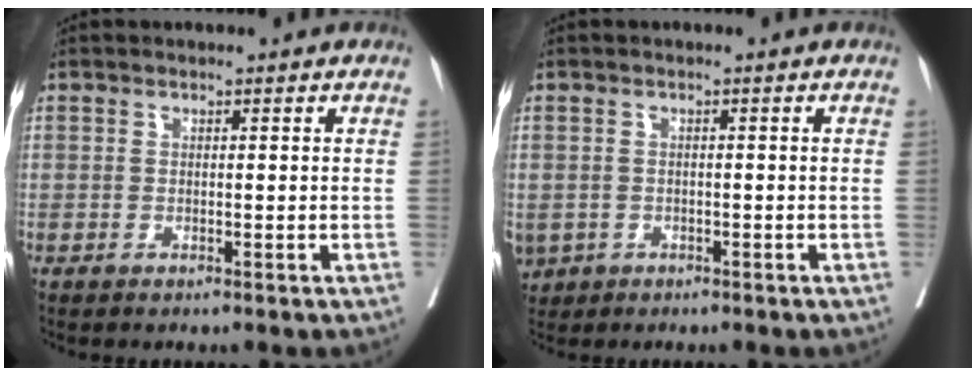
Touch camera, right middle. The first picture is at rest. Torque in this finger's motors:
{"motor_torque": [1.47, -0.67, 1.05, 0.21]}